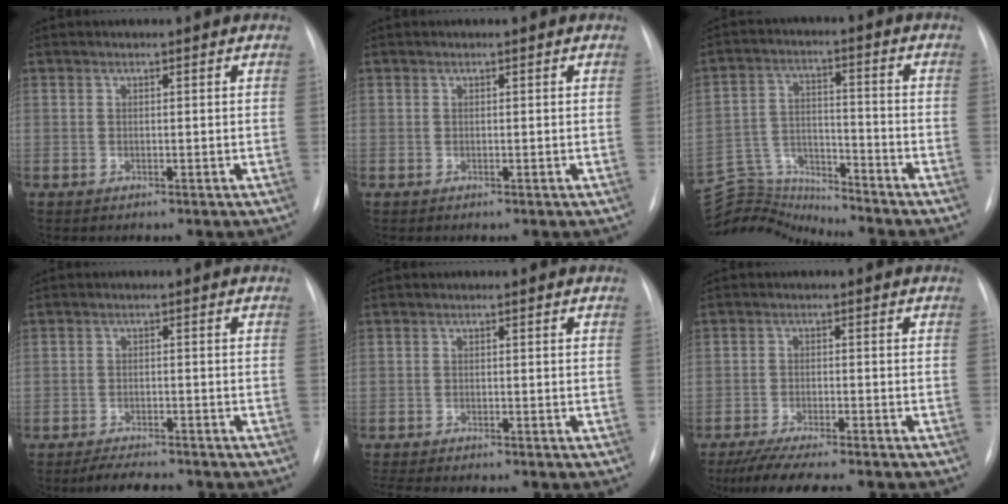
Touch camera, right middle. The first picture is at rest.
{"total": 0.0}
{"total": 11.1, "force": [-11.1, -0.3, -0.8], "torque": [0.003, 0.038, -0.202]}
{"total": 5.3, "force": [-4.8, 1.2, 2.0], "torque": [-0.033, -0.010, -0.073]}
{"total": 8.4, "force": [-7.3, 1.0, 3.9], "torque": [-0.053, -0.008, -0.107]}
{"total": 10.5, "force": [-9.0, 0.8, 5.3], "torque": [-0.077, -0.021, -0.138]}